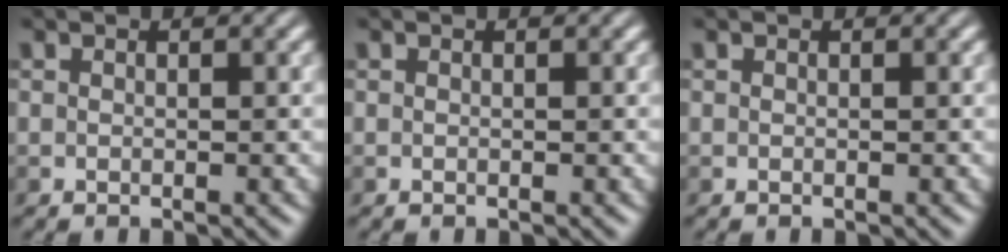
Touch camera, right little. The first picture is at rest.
{"total": 0.0}
{"total": 0.0}